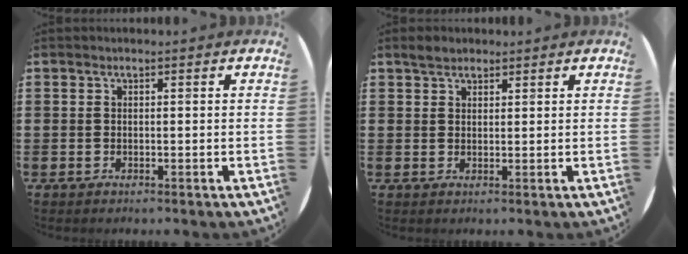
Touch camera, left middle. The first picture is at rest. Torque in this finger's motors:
{"motor_torque": [0.39, -0.35, 0.00, 0.03]}